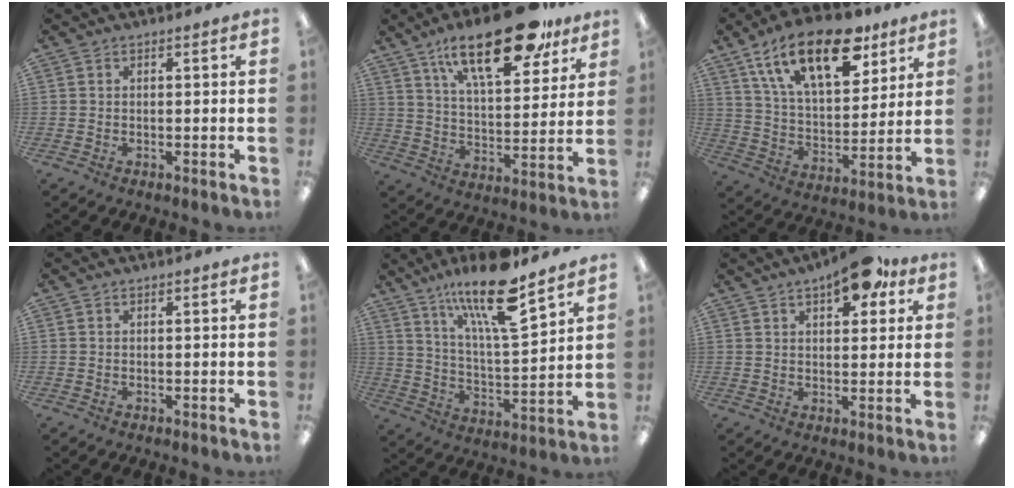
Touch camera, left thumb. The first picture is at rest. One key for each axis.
{"total": 23.1, "fx": 15.0, "fy": 9.0, "fz": 15.0, "tx": -0.229, "ty": -0.072, "tz": 0.246}
{"total": 21.9, "fx": 12.9, "fy": 10.7, "fz": 14.1, "tx": -0.238, "ty": -0.050, "tz": 0.224}
{"total": 0.0}
{"total": 18.3, "fx": 13.2, "fy": 4.3, "fz": 11.9, "tx": -0.212, "ty": -0.074, "tz": 0.217}
{"total": 10.9, "fx": 6.6, "fy": 4.7, "fz": 7.3, "tx": -0.086, "ty": -0.028, "tz": 0.109}